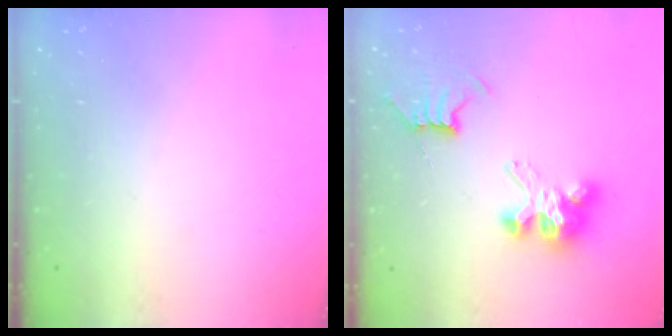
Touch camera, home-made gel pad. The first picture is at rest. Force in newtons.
{"total": 7.7, "press": 7.7, "slide": 0.3}